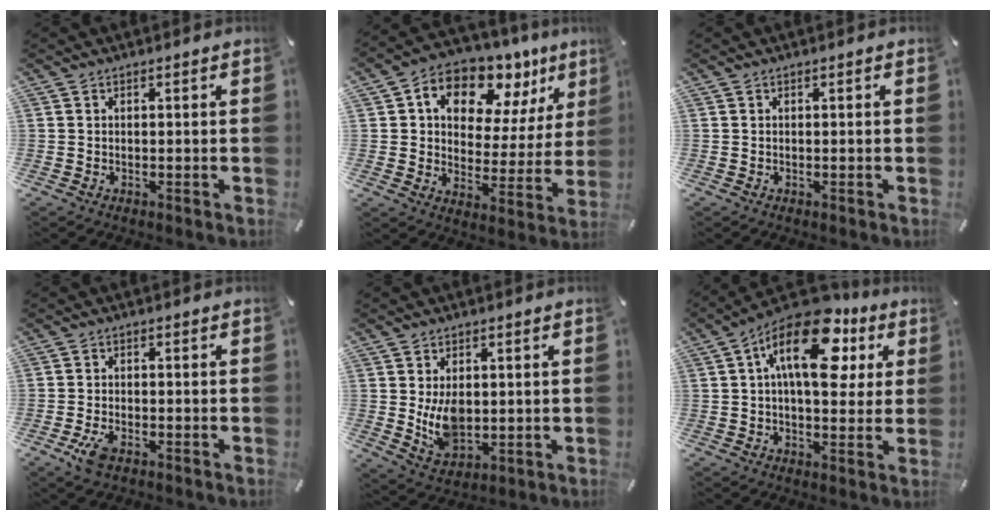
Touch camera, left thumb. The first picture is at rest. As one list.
[{"total": 12.5, "force": [7.8, 7.9, 5.6], "torque": [-0.093, -0.063, 0.139]}, {"total": 0.0}, {"total": 4.3, "force": [-2.4, 1.9, 3.0], "torque": [-0.074, 0.001, -0.048]}, {"total": 8.5, "force": [0.8, 6.0, 5.9], "torque": [-0.106, -0.012, 0.012]}, {"total": 18.2, "force": [6.6, 9.2, 14.3], "torque": [-0.233, -0.026, 0.108]}]